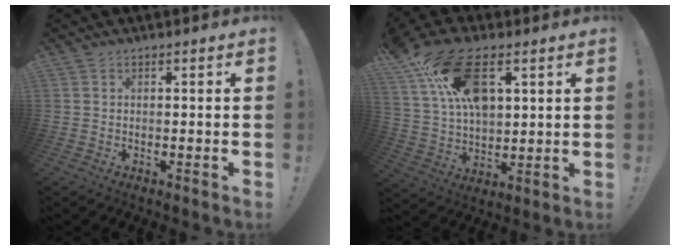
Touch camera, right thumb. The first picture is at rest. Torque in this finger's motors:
{"motor_torque": [-0.23, 3.07, 1.24, 0.25, 0.18]}